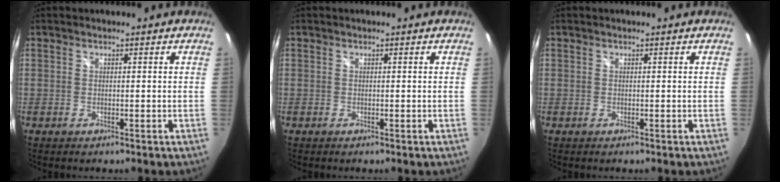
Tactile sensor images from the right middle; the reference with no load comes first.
{"total": 0.0}
{"total": 0.0}